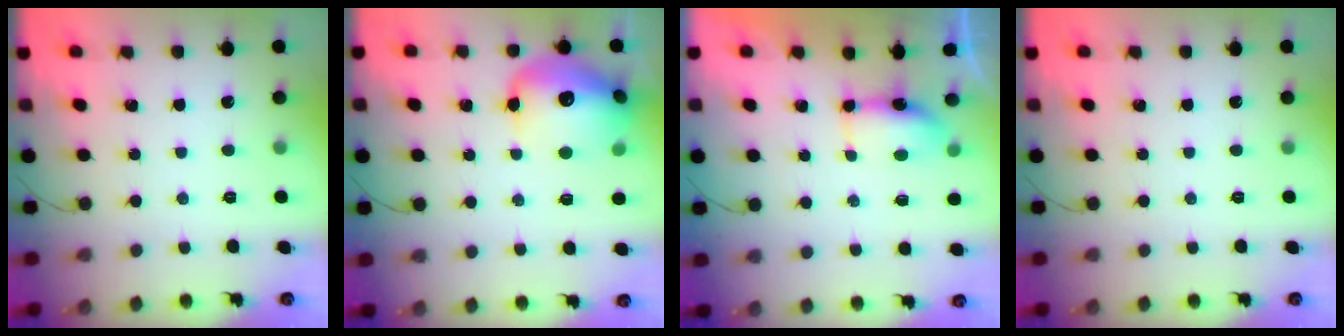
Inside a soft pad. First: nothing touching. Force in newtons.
{"total": 18.7, "press": 18.5, "slide": 2.3}
{"total": 12.4, "press": 6.7, "slide": 10.4}
{"total": 0.0}